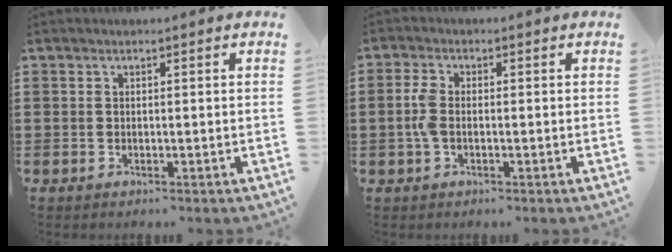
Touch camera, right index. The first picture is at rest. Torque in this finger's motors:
{"motor_torque": [0.77, 0.67, 0.45, 0.11]}